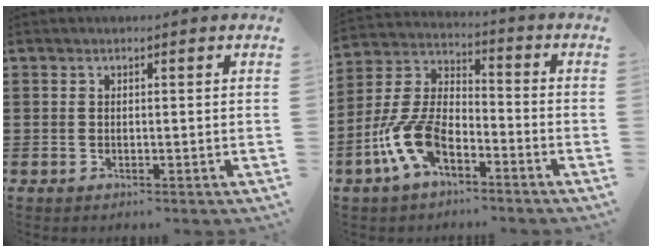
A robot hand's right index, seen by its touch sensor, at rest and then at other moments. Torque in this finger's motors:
{"motor_torque": [0.97, 0.94, 0.98, 0.21]}